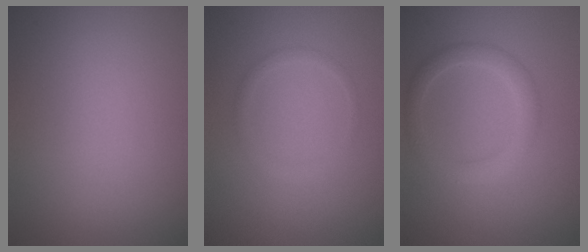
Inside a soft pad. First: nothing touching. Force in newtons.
{"total": 0.9, "press": 0.9, "slide": 0.1}
{"total": 2.4, "press": 2.4, "slide": 0.1}